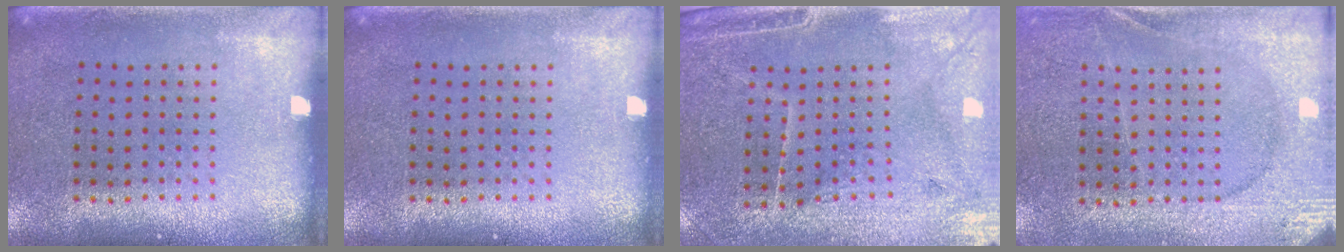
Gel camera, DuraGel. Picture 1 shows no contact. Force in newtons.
{"total": 0.0}
{"total": 3.3, "press": 3.1, "slide": 1.2}
{"total": 2.7, "press": 2.7, "slide": 0.3}